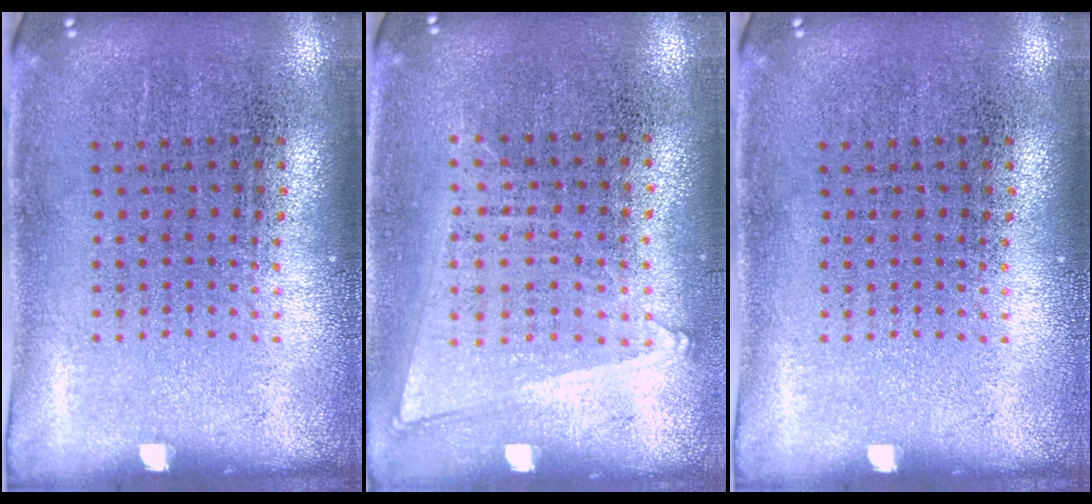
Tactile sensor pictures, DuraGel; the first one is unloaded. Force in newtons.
{"total": 1.1, "press": 1.0, "slide": 0.5}
{"total": 0.0}